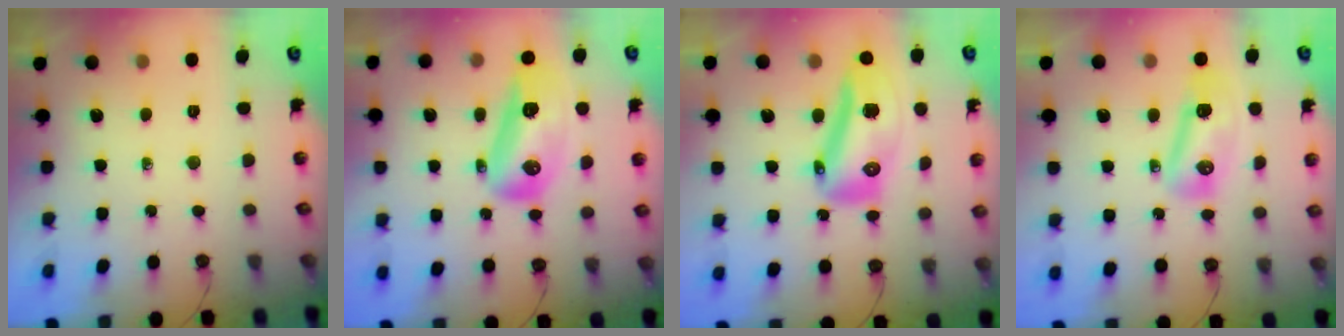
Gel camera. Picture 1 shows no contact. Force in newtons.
{"total": 15.2, "press": 15.1, "slide": 2.0}
{"total": 18.1, "press": 17.9, "slide": 2.2}
{"total": 9.7, "press": 9.6, "slide": 1.2}